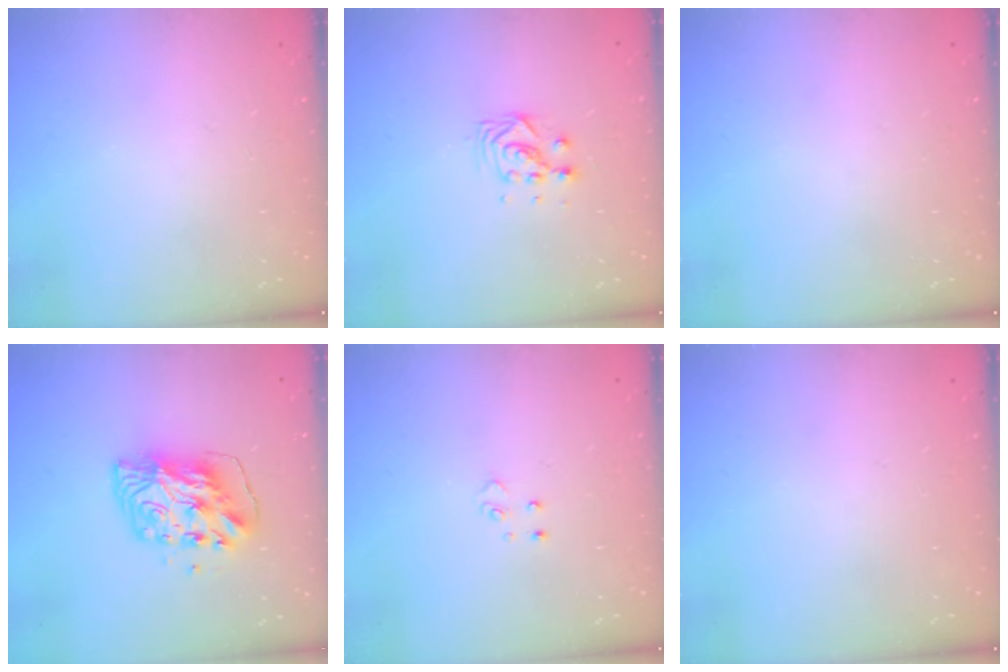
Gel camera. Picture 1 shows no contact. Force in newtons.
{"total": 3.7, "press": 3.7, "slide": 0.1}
{"total": 0.0}
{"total": 10.0, "press": 9.9, "slide": 1.3}
{"total": 3.3, "press": 3.3, "slide": 0.4}
{"total": 0.0}